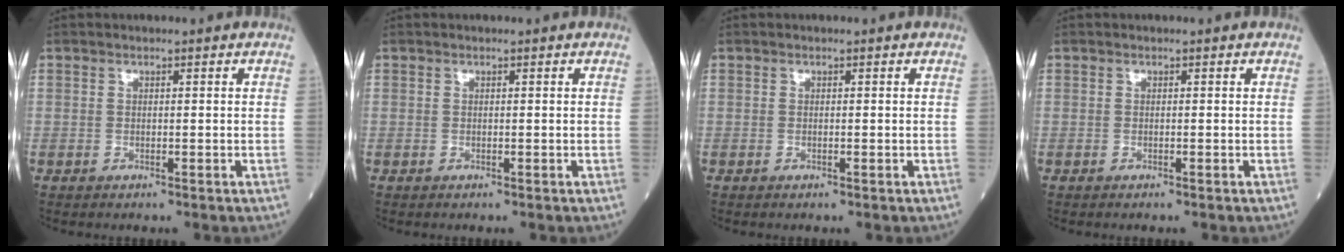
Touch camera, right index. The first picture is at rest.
{"total": 0.0}
{"total": 0.0}
{"total": 0.0}